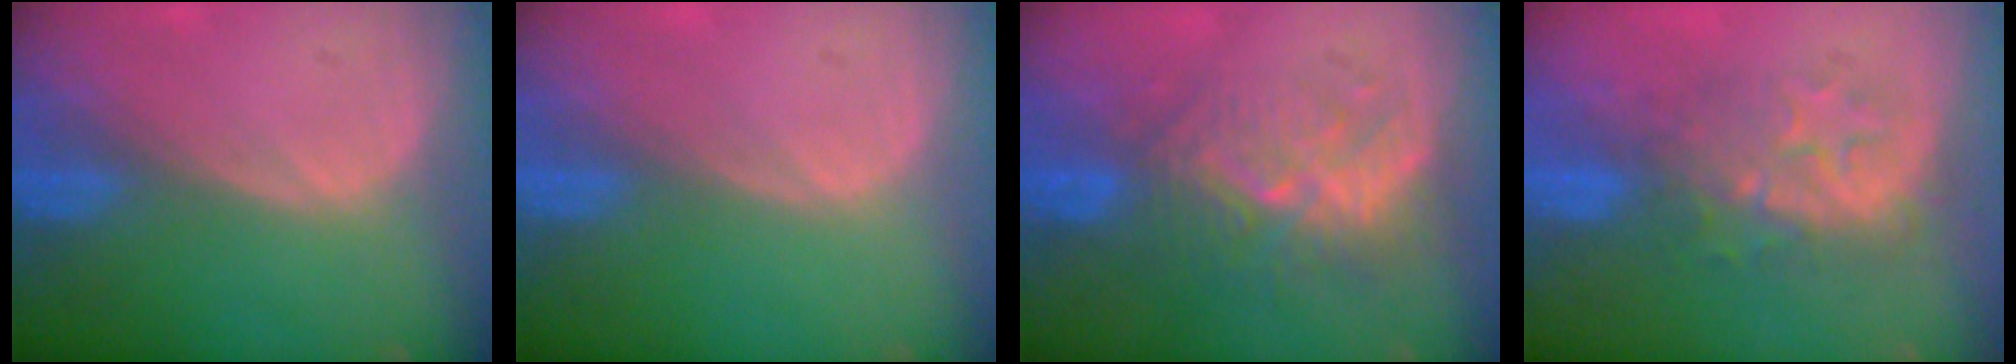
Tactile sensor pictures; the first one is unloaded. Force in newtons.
{"total": 0.0}
{"total": 8.8, "press": 8.4, "slide": 2.7}
{"total": 7.9, "press": 7.4, "slide": 2.7}